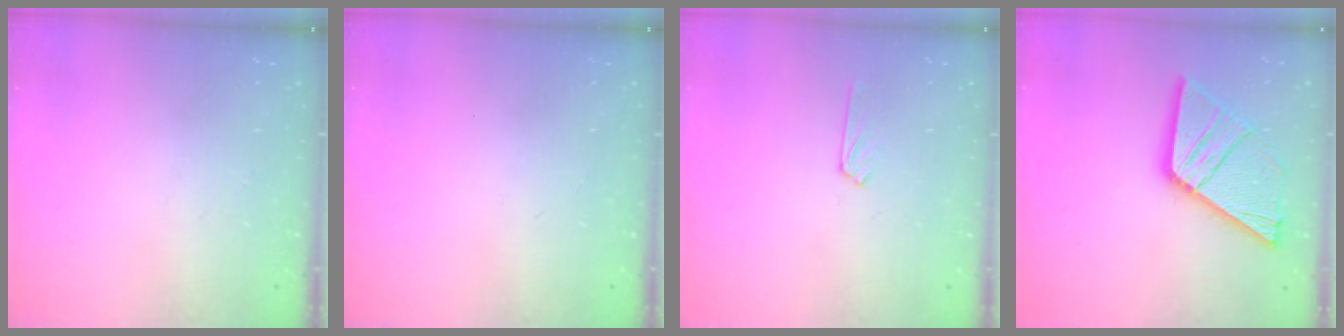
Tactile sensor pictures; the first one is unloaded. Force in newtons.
{"total": 0.0}
{"total": 4.0, "press": 4.0, "slide": 0.6}
{"total": 19.2, "press": 19.1, "slide": 2.1}